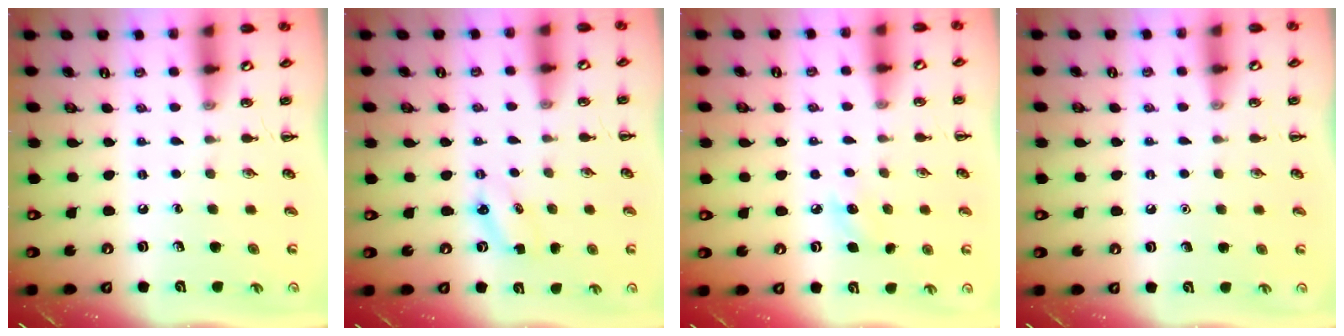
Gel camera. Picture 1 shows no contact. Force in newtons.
{"total": 2.9, "press": 2.8, "slide": 0.7}
{"total": 6.6, "press": 6.3, "slide": 1.7}
{"total": 1.5, "press": 1.5, "slide": 0.1}